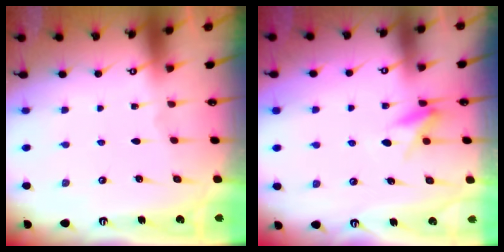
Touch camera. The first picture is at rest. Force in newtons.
{"total": 5.9, "press": 5.8, "slide": 1.2}